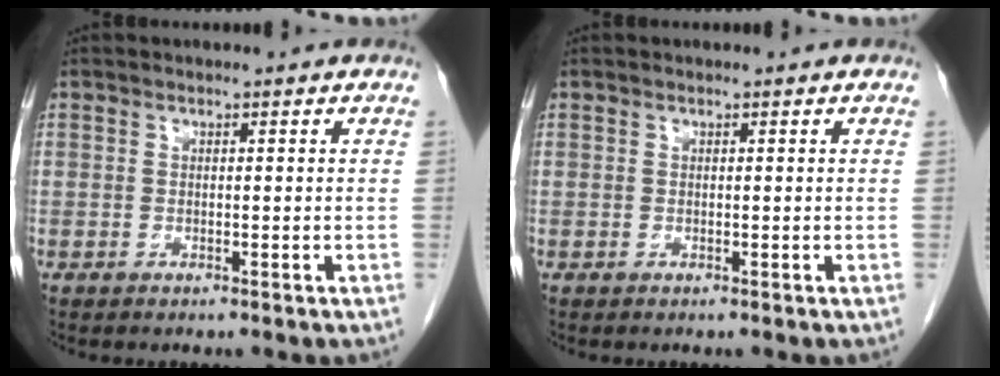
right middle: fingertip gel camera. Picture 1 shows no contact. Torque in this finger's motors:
{"motor_torque": [-0.16, 0.05, -0.02, 0.00]}